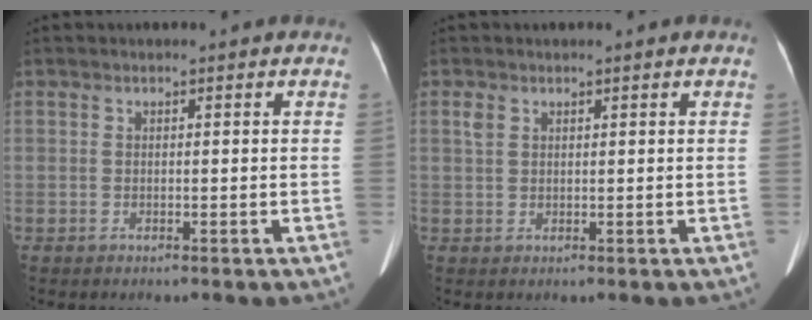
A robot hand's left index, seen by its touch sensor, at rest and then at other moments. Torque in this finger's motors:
{"motor_torque": [0.23, -0.08, 0.13, 0.01]}